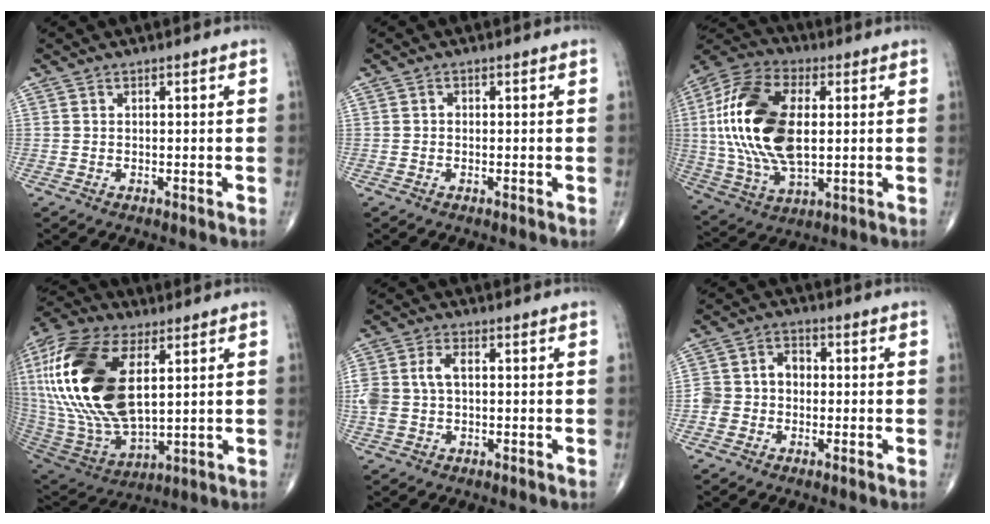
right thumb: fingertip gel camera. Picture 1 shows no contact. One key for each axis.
{"total": 0.6, "fx": -0.1, "fy": 0.5, "fz": 0.3, "tx": -0.001, "ty": 0.002, "tz": -0.005}
{"total": 22.2, "fx": 2.3, "fy": 11.9, "fz": 18.6, "tx": -0.384, "ty": -0.001, "tz": 0.039}
{"total": 28.6, "fx": 6.8, "fy": 14.4, "fz": 23.8, "tx": -0.516, "ty": -0.020, "tz": 0.131}
{"total": 6.5, "fx": 0.4, "fy": 4.0, "fz": 5.1, "tx": -0.128, "ty": 0.018, "tz": 0.009}
{"total": 6.3, "fx": -0.7, "fy": 5.3, "fz": 3.2, "tx": -0.040, "ty": 0.031, "tz": -0.022}